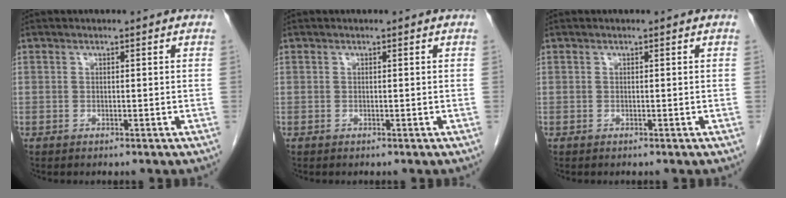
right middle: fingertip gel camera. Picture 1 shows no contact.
{"total": 0.0}
{"total": 0.0}